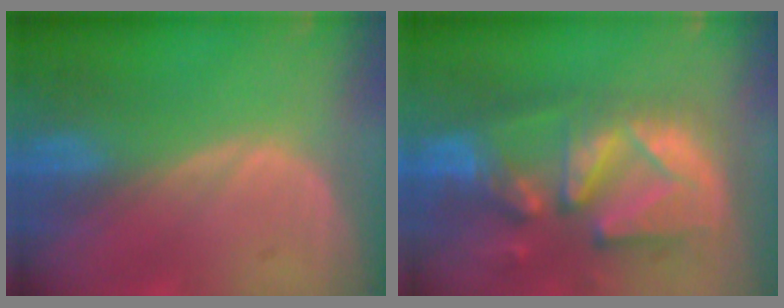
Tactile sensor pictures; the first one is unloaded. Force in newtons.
{"total": 13.1, "press": 11.4, "slide": 6.5}